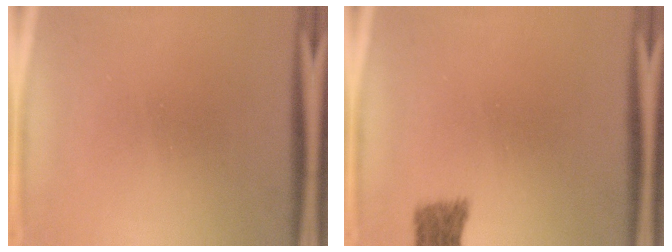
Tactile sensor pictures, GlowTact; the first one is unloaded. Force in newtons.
{"total": 3.1}